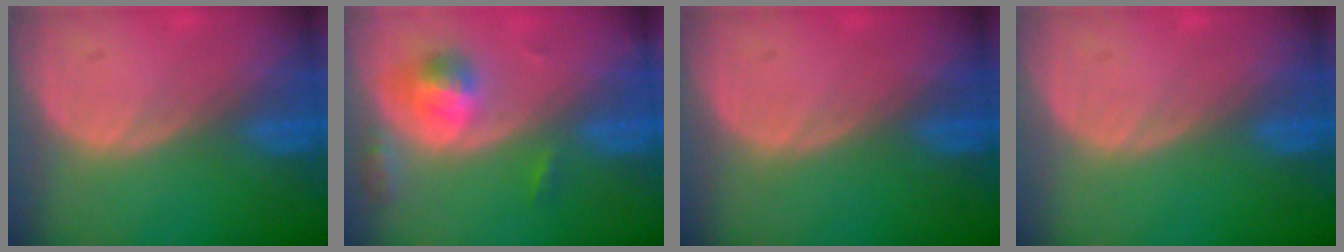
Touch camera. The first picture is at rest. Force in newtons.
{"total": 5.3, "press": 4.8, "slide": 2.2}
{"total": 0.0}
{"total": 0.0}